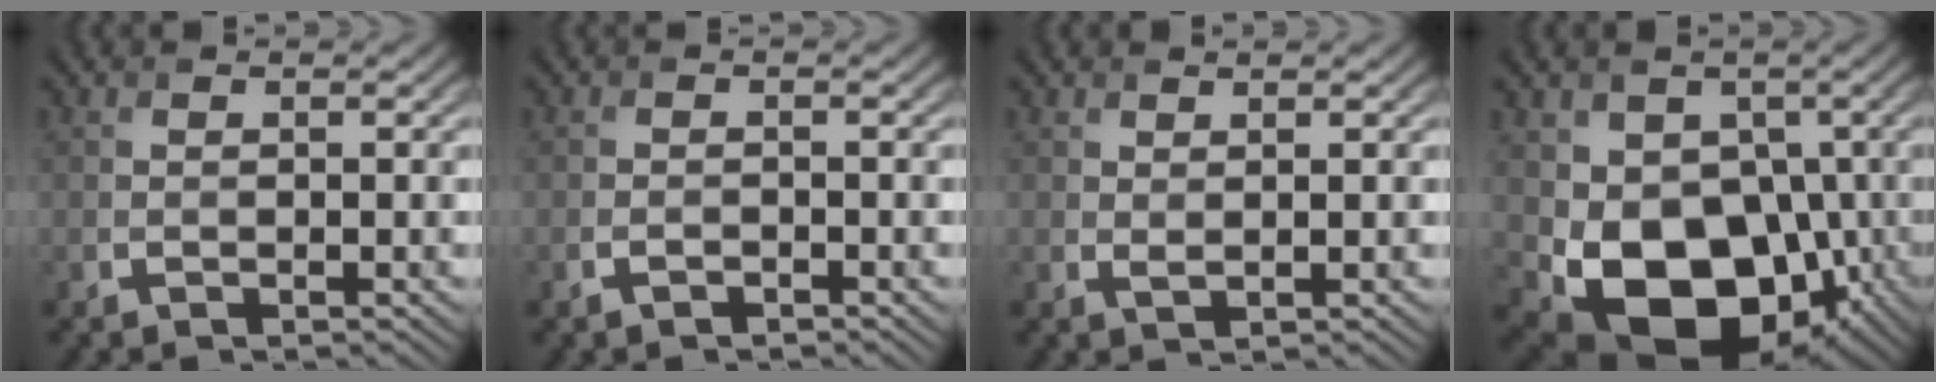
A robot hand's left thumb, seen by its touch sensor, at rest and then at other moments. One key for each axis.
{"total": 1.1, "fx": -0.8, "fy": 0.5, "fz": 0.6, "tx": -0.011, "ty": -0.001, "tz": -0.016}
{"total": 0.9, "fx": 0.7, "fy": 0.2, "fz": 0.5, "tx": -0.017, "ty": -0.003, "tz": 0.017}
{"total": 13.9, "fx": -2.9, "fy": 10.1, "fz": 9.1, "tx": -0.143, "ty": -0.037, "tz": -0.045}